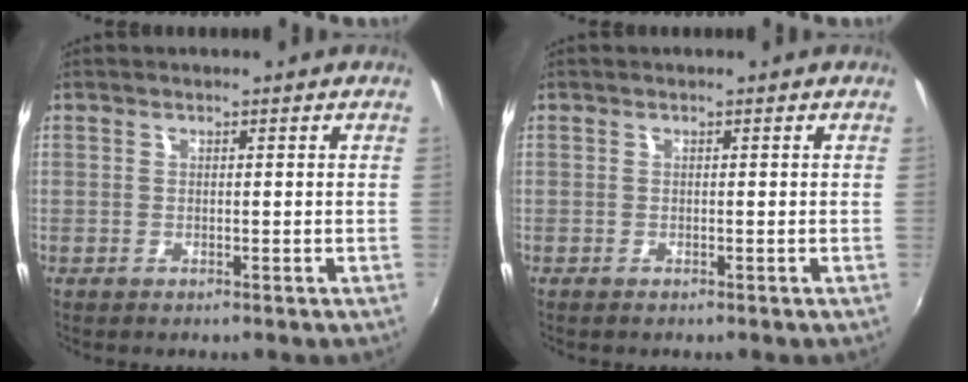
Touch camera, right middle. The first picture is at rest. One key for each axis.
{"total": 0.0}